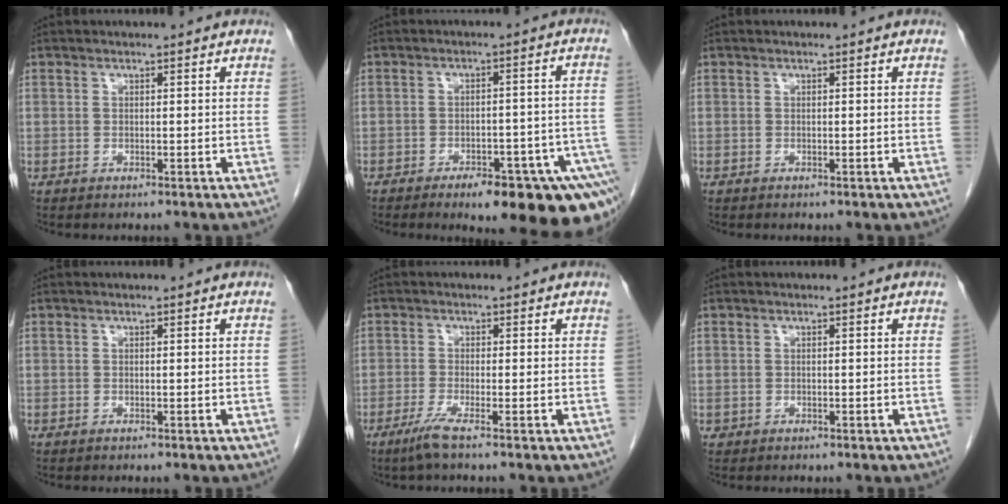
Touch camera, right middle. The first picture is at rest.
{"total": 16.8, "force": [-12.0, 3.6, 11.3], "torque": [-0.066, 0.016, -0.147]}
{"total": 0.0}
{"total": 0.0}
{"total": 2.7, "force": [-1.8, -0.5, 2.0], "torque": [-0.049, -0.010, -0.041]}
{"total": 0.0}